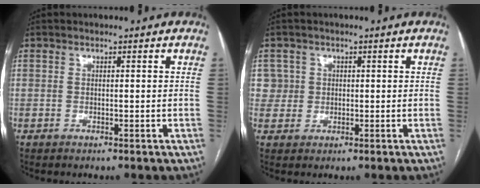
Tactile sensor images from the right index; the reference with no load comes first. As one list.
[{"total": 3.3, "force": [0.8, 3.1, -0.4], "torque": [0.027, 0.008, 0.012]}]